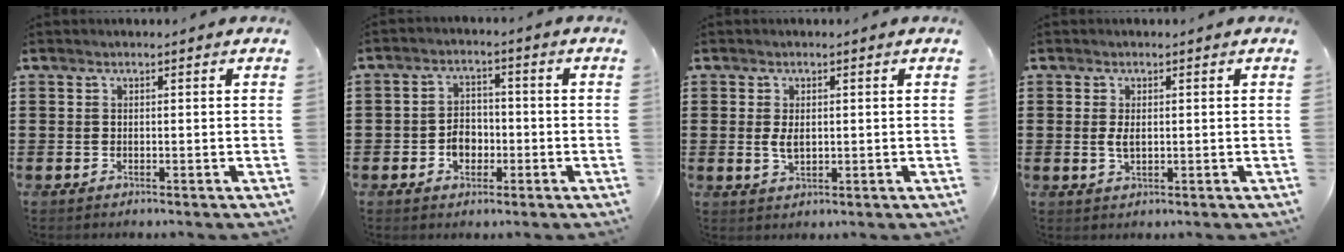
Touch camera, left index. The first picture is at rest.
{"total": 4.1, "force": [-1.4, 3.0, 2.4], "torque": [-0.043, 0.003, -0.031]}
{"total": 2.8, "force": [0.1, 1.5, 2.3], "torque": [-0.055, 0.002, -0.002]}
{"total": 2.0, "force": [0.0, 0.9, 1.8], "torque": [-0.045, -0.001, -0.004]}